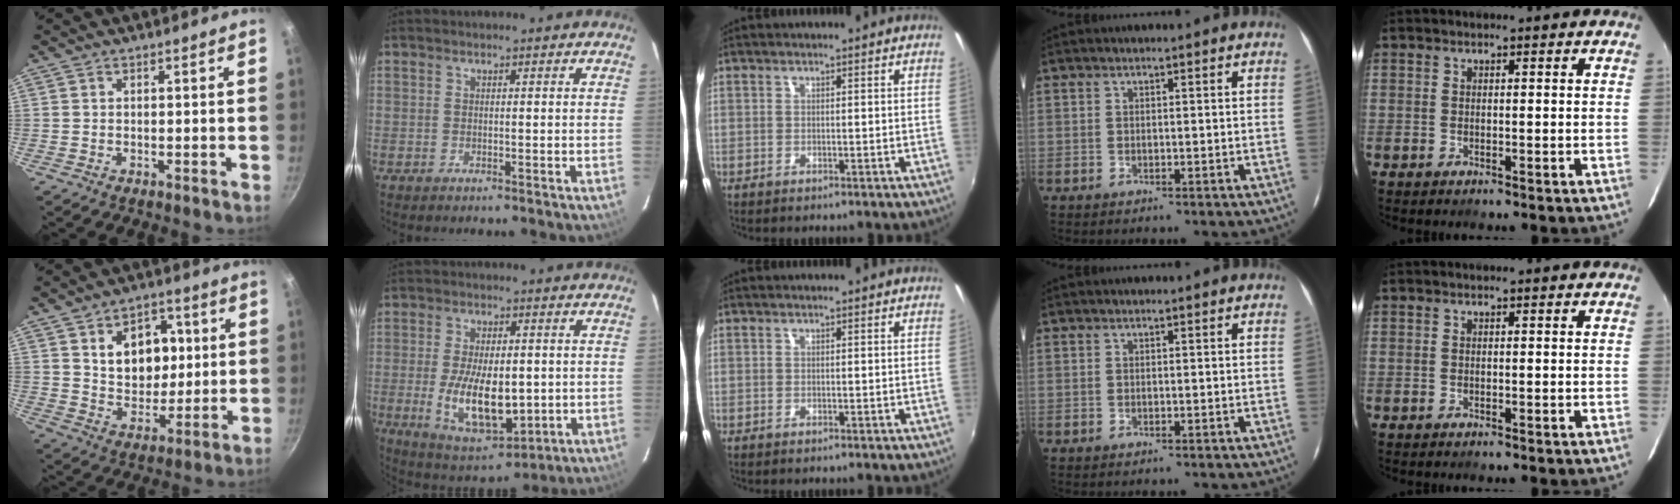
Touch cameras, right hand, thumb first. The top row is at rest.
{"thumb": {"total": 13.2, "force": [3.3, 9.7, 8.4], "torque": [-0.078, -0.014, 0.055]}, "index": {"total": 14.4, "force": [-1.7, 7.0, 12.5], "torque": [-0.242, -0.018, -0.014]}}